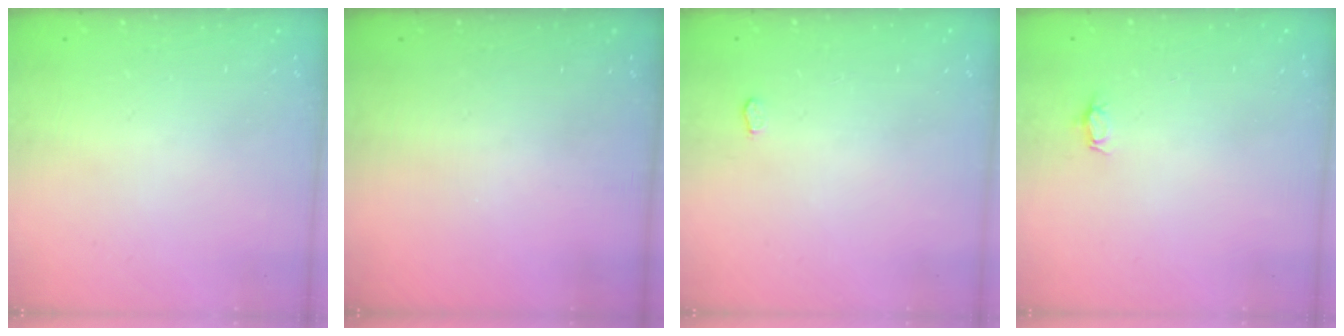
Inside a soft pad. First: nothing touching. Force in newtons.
{"total": 0.0}
{"total": 2.3, "press": 2.3, "slide": 0.3}
{"total": 2.8, "press": 2.8, "slide": 0.4}